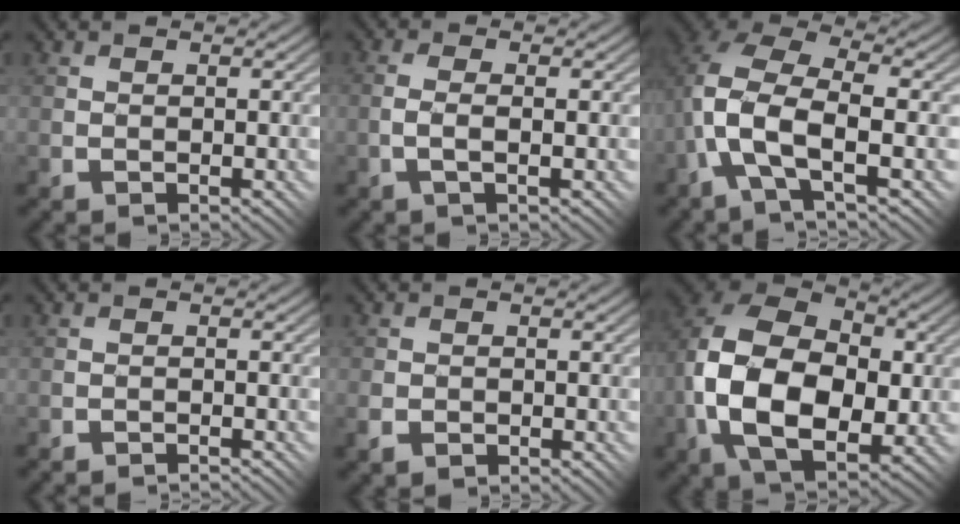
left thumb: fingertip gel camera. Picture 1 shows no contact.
{"total": 2.5, "force": [-0.5, 0.6, 2.4], "torque": [-0.050, 0.006, -0.008]}
{"total": 9.2, "force": [-2.2, 3.9, 8.0], "torque": [-0.181, 0.014, -0.054]}
{"total": 1.2, "force": [-0.8, -0.7, -0.6], "torque": [0.012, 0.010, -0.021]}
{"total": 1.7, "force": [-1.0, 1.2, 0.7], "torque": [-0.017, -0.005, -0.021]}
{"total": 15.3, "force": [-1.2, 10.3, 11.3], "torque": [-0.238, -0.010, -0.022]}